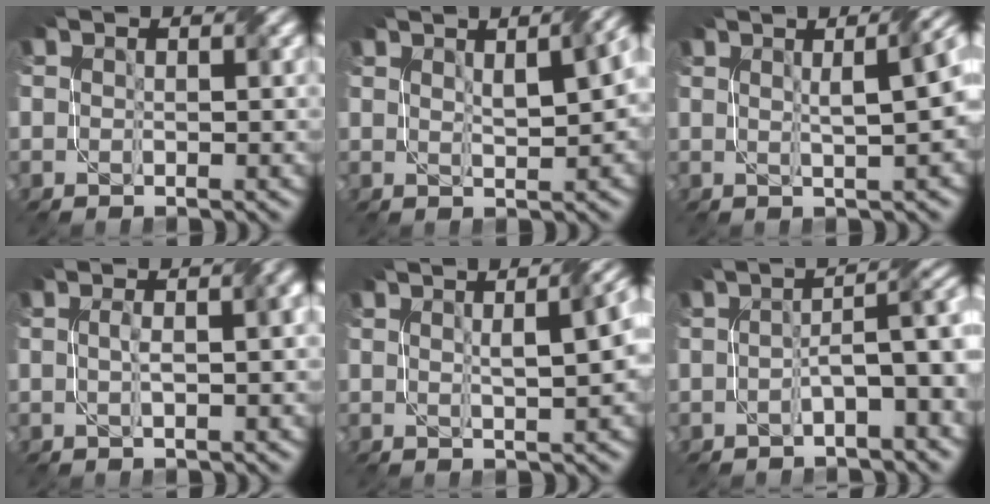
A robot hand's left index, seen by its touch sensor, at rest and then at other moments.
{"total": 5.7, "force": [2.0, 1.7, 5.1], "torque": [-0.049, 0.014, 0.033]}
{"total": 7.8, "force": [2.2, 2.9, 6.9], "torque": [-0.035, 0.042, 0.007]}
{"total": 3.4, "force": [0.1, 1.1, 3.2], "torque": [-0.032, 0.014, 0.000]}
{"total": 6.8, "force": [1.6, 2.4, 6.2], "torque": [-0.031, 0.032, 0.009]}
{"total": 4.8, "force": [-0.9, 1.1, 4.6], "torque": [-0.066, 0.013, -0.019]}